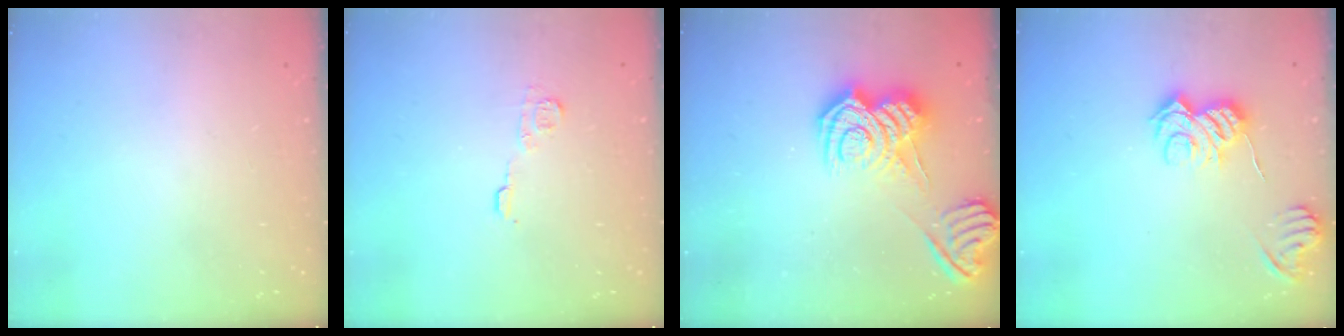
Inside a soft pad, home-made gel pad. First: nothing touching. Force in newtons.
{"total": 6.4, "press": 6.4, "slide": 0.7}
{"total": 9.6, "press": 9.6, "slide": 0.7}
{"total": 9.4, "press": 9.3, "slide": 0.5}